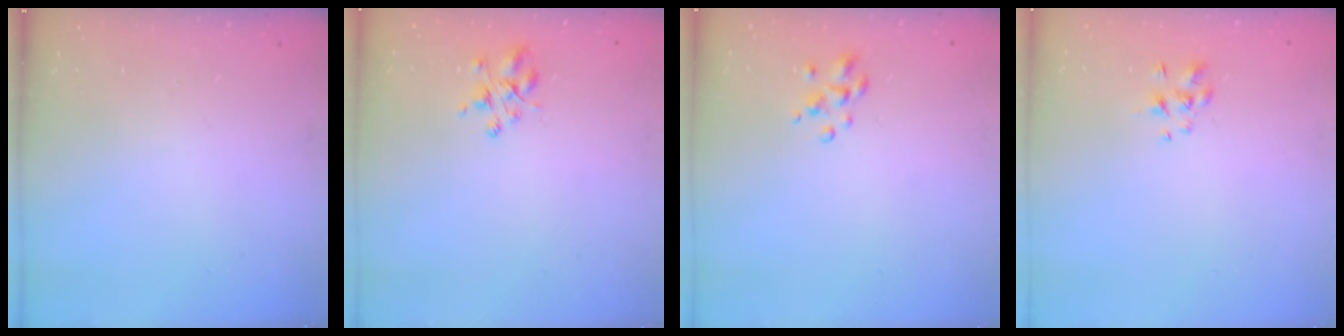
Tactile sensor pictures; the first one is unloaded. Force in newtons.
{"total": 3.8, "press": 3.7, "slide": 0.6}
{"total": 2.8, "press": 2.7, "slide": 0.6}
{"total": 1.6, "press": 1.5, "slide": 0.6}